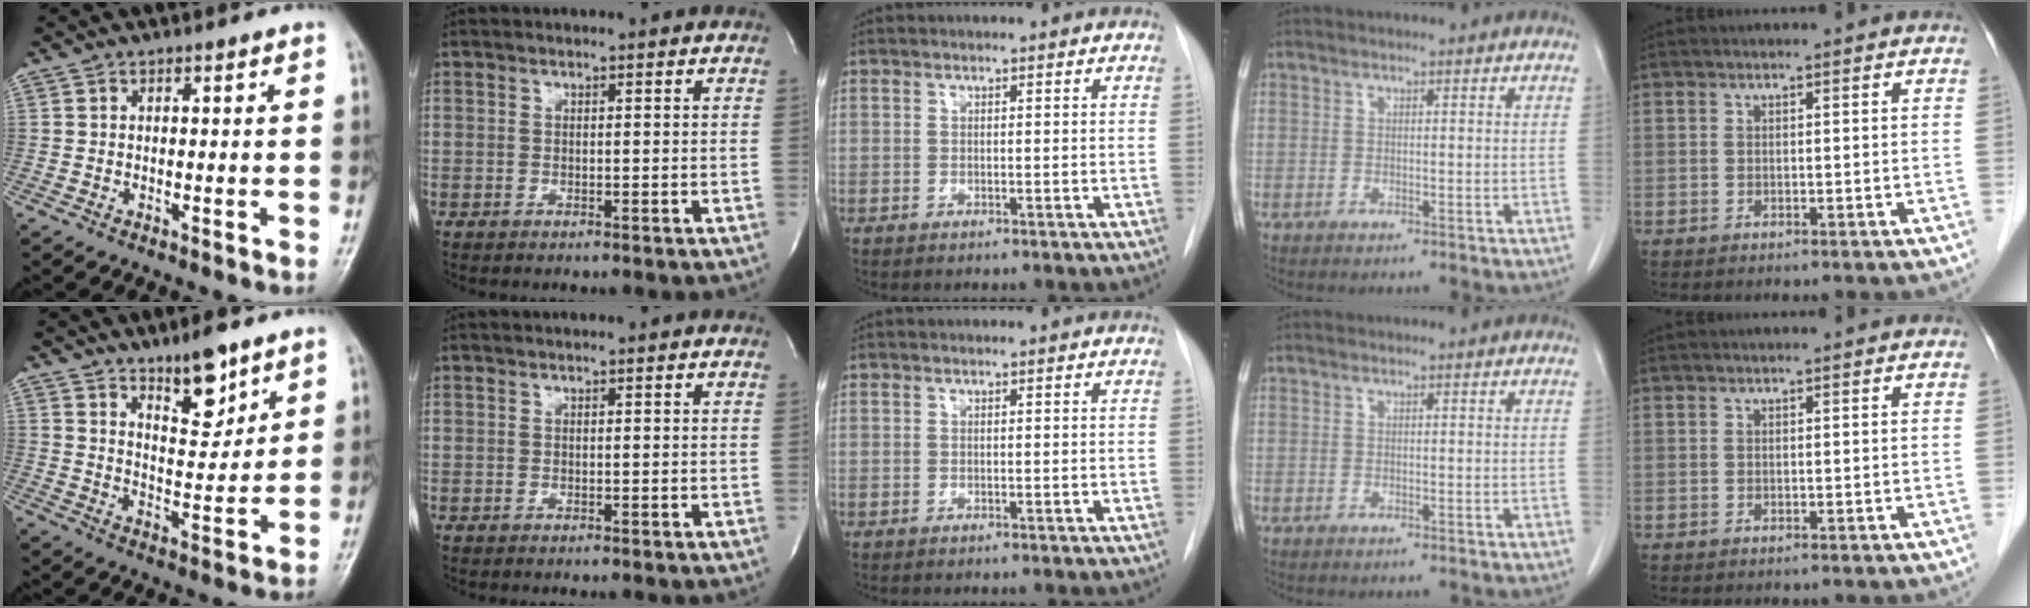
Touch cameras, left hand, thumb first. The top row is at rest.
{"thumb": {"total": 9.6, "force": [6.4, 3.7, 6.1], "torque": [-0.069, -0.048, 0.105]}}